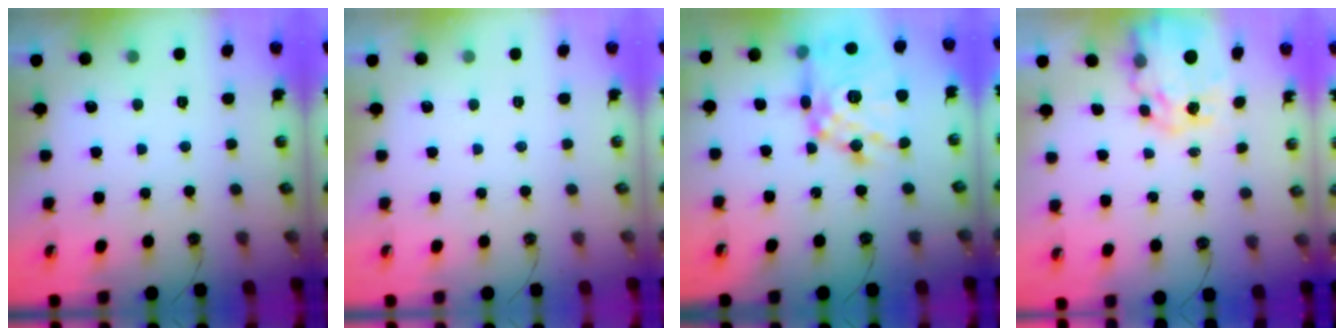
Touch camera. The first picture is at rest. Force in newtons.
{"total": 0.0}
{"total": 21.0, "press": 20.9, "slide": 2.1}
{"total": 11.4, "press": 11.4, "slide": 0.9}